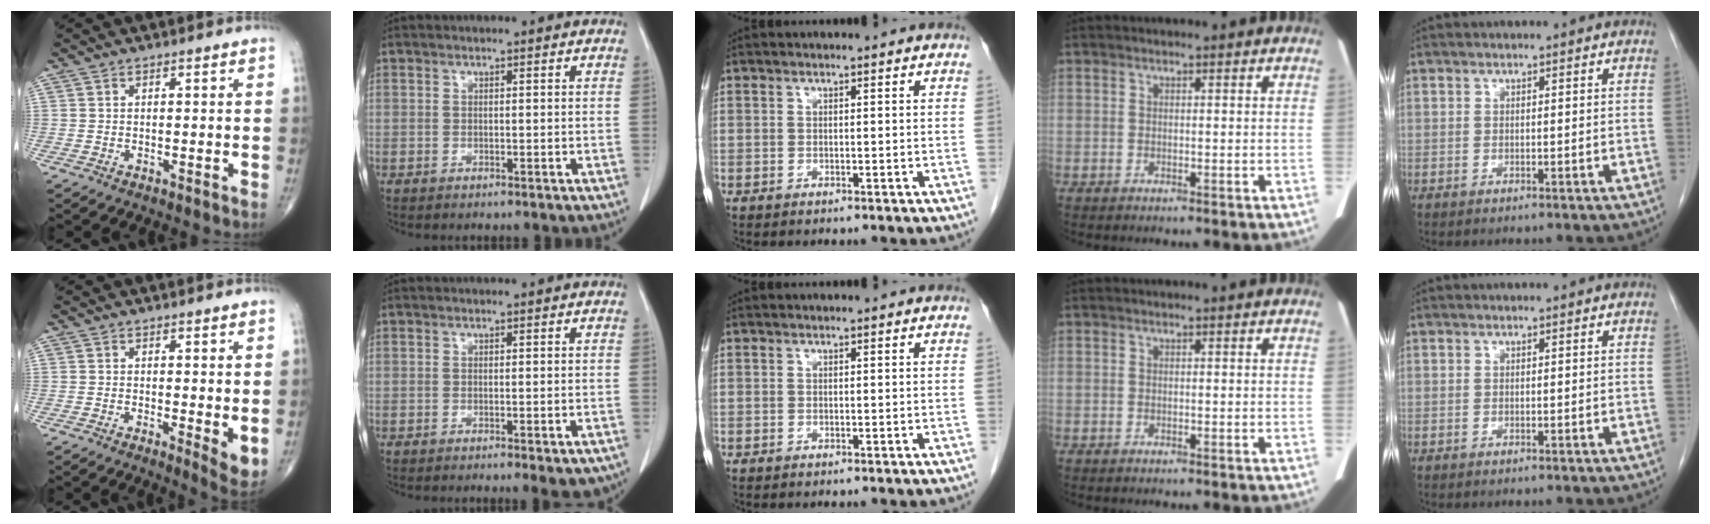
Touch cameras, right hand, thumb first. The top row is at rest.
{"thumb": {"total": 4.7, "force": [0.3, 1.4, 4.5], "torque": [-0.058, -0.015, 0.004]}, "index": {"total": 3.4, "force": [-2.0, 0.8, 2.6], "torque": [-0.022, -0.005, -0.022]}}